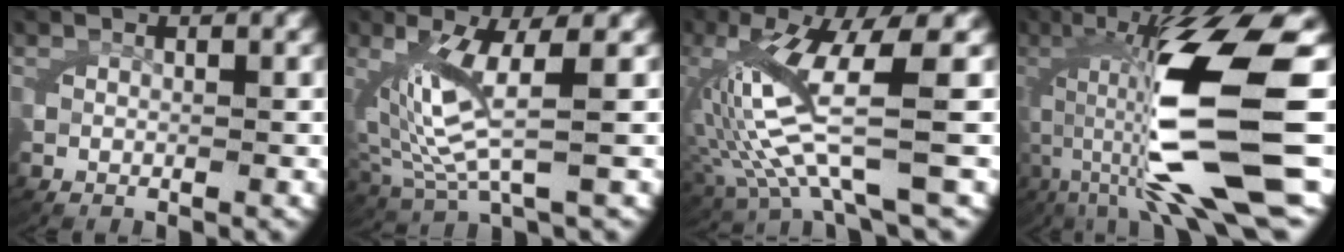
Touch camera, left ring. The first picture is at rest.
{"total": 5.5, "force": [1.5, 1.8, 4.9], "torque": [-0.113, -0.006, 0.038]}
{"total": 8.2, "force": [0.1, 2.9, 7.7], "torque": [-0.166, -0.012, 0.015]}
{"total": 15.2, "force": [-0.1, 5.1, 14.4], "torque": [-0.248, -0.002, 0.009]}